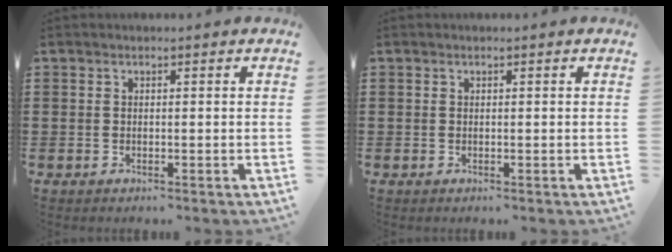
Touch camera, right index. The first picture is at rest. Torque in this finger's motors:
{"motor_torque": [0.21, 0.03, 0.04, 0.01]}